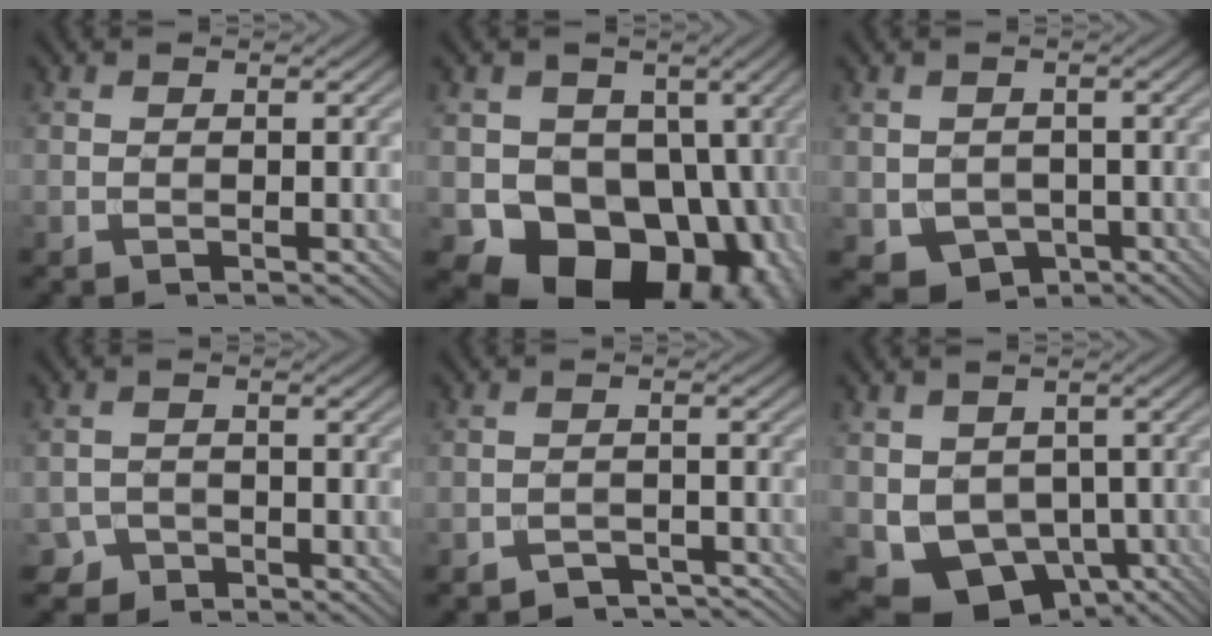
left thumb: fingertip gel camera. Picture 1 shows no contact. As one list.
[{"total": 14.0, "force": [-4.0, 10.7, 8.1], "torque": [-0.089, -0.039, -0.065]}, {"total": 4.5, "force": [-1.3, 3.8, 2.0], "torque": [-0.054, -0.022, -0.022]}, {"total": 2.5, "force": [-1.9, 1.6, 0.0], "torque": [0.008, 0.007, -0.040]}, {"total": 3.8, "force": [-3.4, 1.3, 1.1], "torque": [-0.012, 0.001, -0.054]}, {"total": 8.4, "force": [-1.6, 7.0, 4.4], "torque": [-0.090, -0.045, -0.013]}]